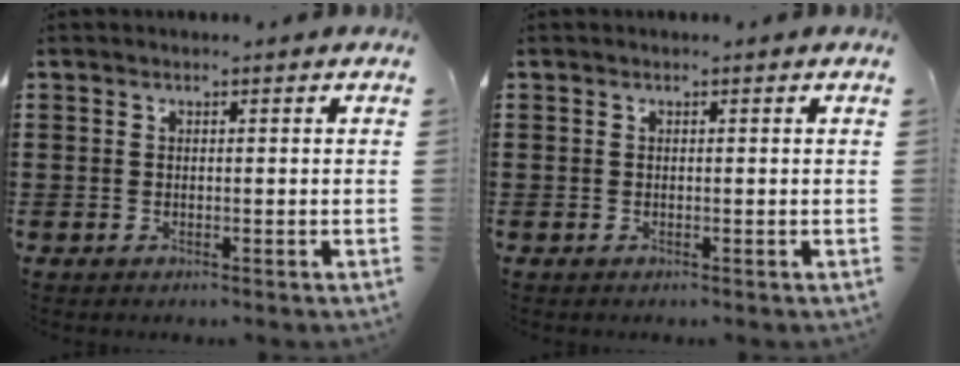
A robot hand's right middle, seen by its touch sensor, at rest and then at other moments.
{"total": 0.0}